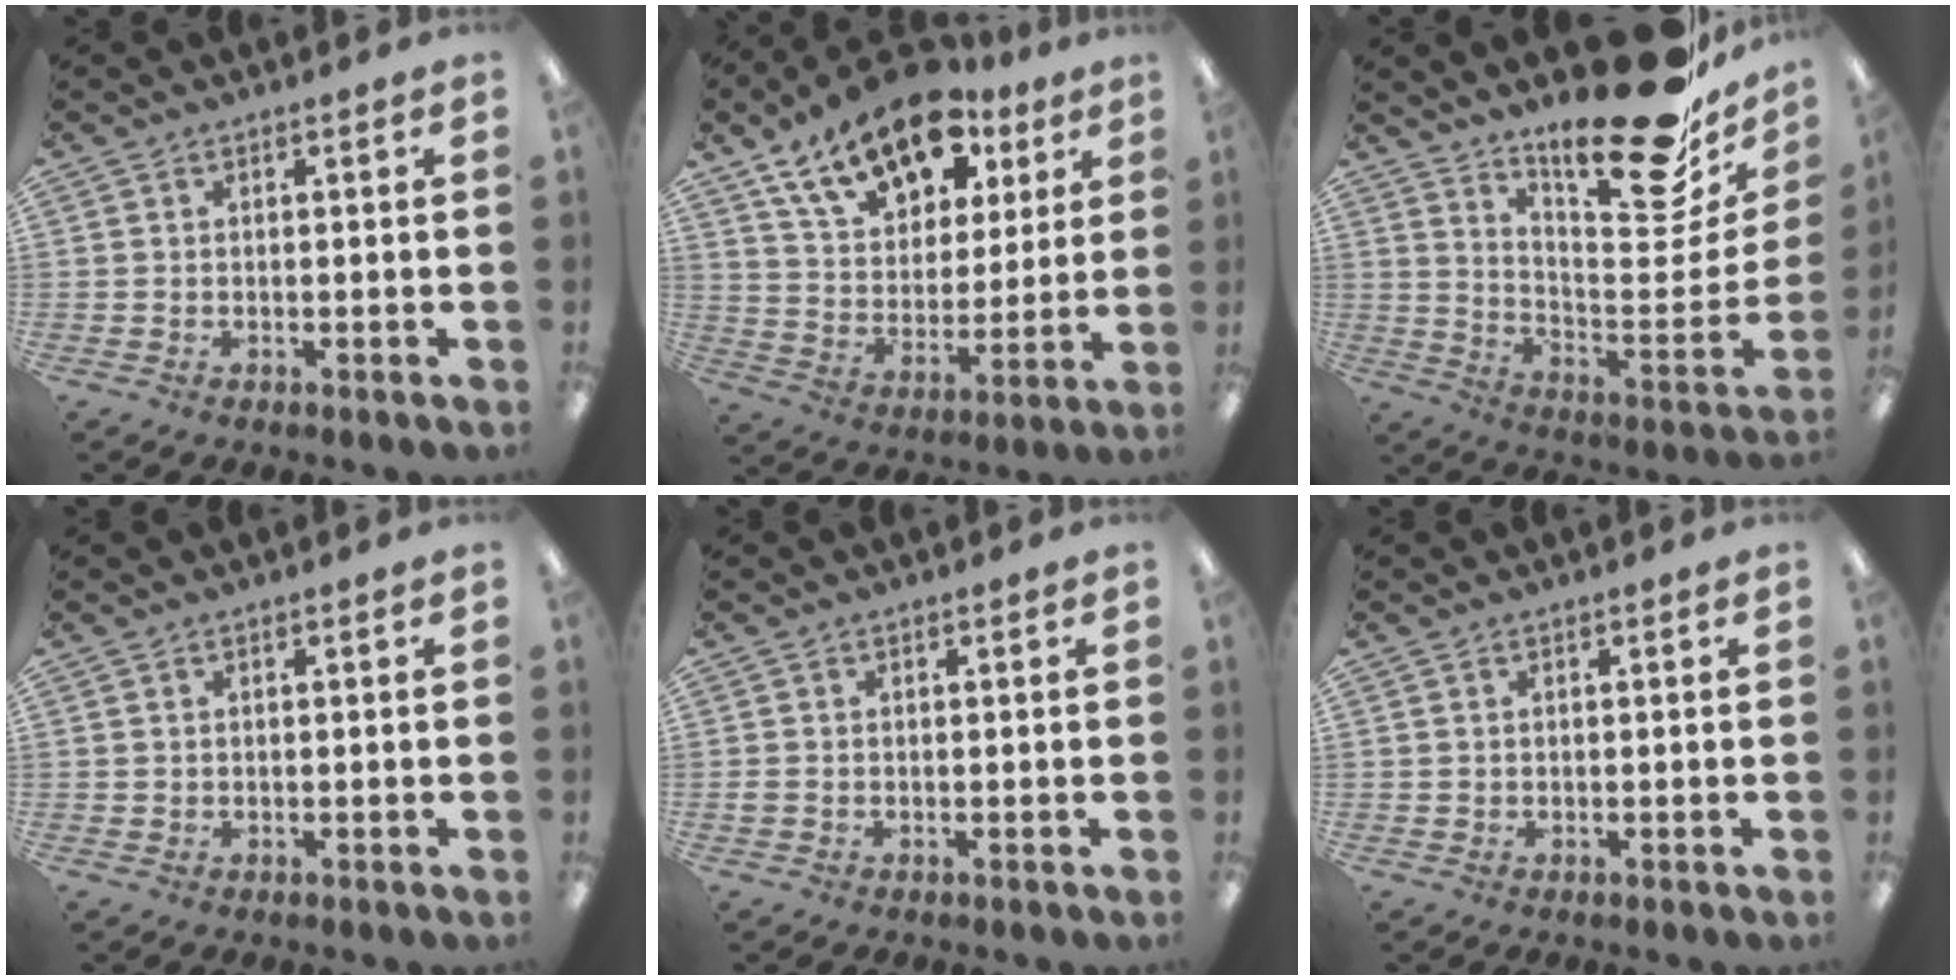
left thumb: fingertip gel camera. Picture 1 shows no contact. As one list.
[{"total": 17.7, "force": [12.2, 9.4, 8.7], "torque": [-0.152, -0.063, 0.219]}, {"total": 25.2, "force": [19.5, 6.8, 14.4], "torque": [-0.183, -0.145, 0.313]}, {"total": 0.7, "force": [0.4, 0.5, 0.1], "torque": [-0.001, 0.004, 0.007]}, {"total": 0.8, "force": [0.0, 0.7, 0.5], "torque": [-0.009, 0.005, -0.002]}, {"total": 0.5, "force": [0.3, 0.4, 0.1], "torque": [-0.001, 0.005, 0.005]}]